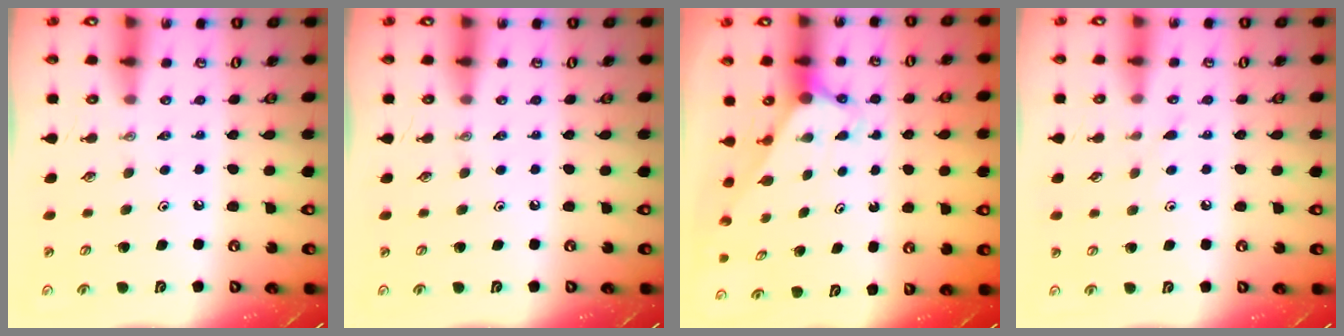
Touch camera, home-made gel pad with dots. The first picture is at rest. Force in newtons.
{"total": 0.0}
{"total": 2.9, "press": 2.9, "slide": 0.0}
{"total": 4.9, "press": 4.9, "slide": 0.5}